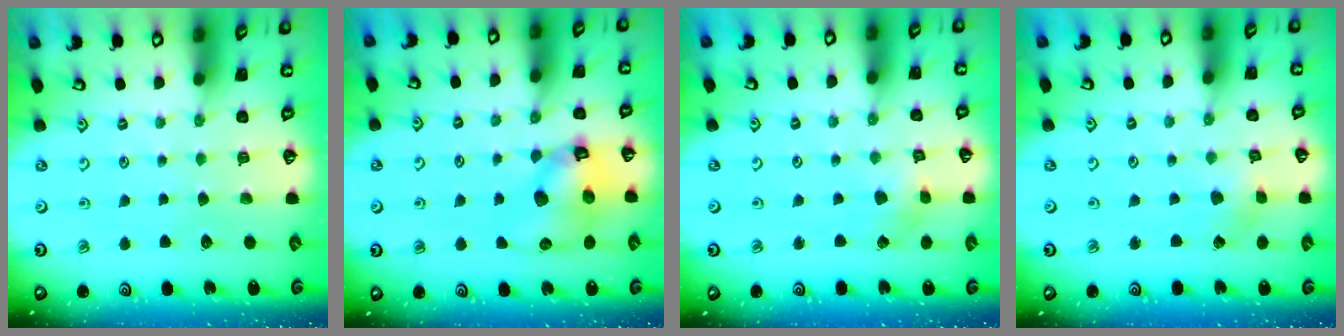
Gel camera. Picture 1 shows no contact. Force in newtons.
{"total": 11.2, "press": 11.2, "slide": 0.9}
{"total": 2.3, "press": 2.3, "slide": 0.2}
{"total": 2.2, "press": 2.2, "slide": 0.3}